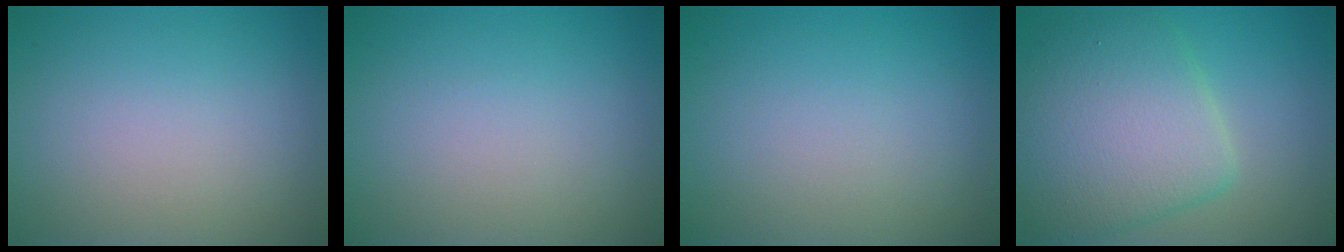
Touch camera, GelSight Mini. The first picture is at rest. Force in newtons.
{"total": 0.0}
{"total": 0.0}
{"total": 7.9, "press": 7.9, "slide": 0.2}